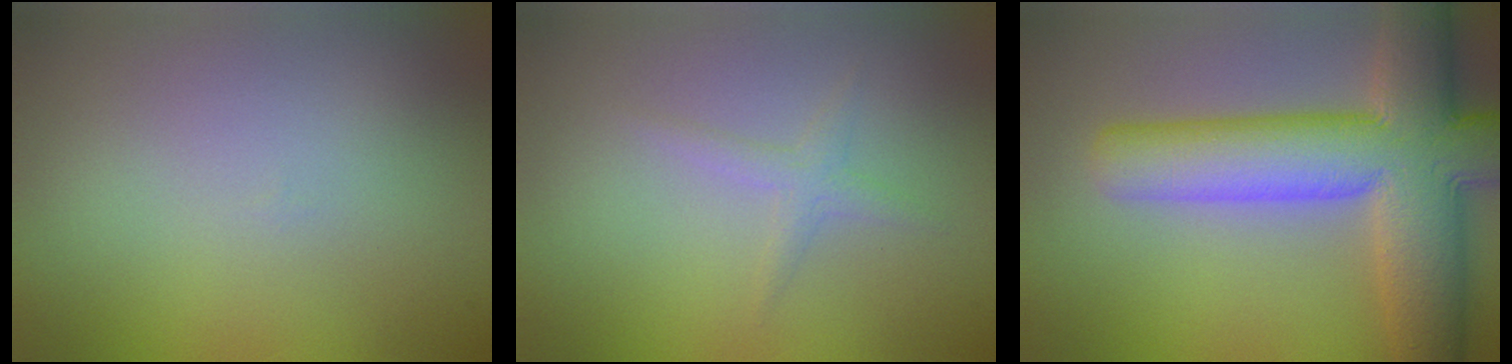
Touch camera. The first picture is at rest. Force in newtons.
{"total": 1.3, "press": 1.3, "slide": 0.0}
{"total": 11.4, "press": 11.4, "slide": 0.4}